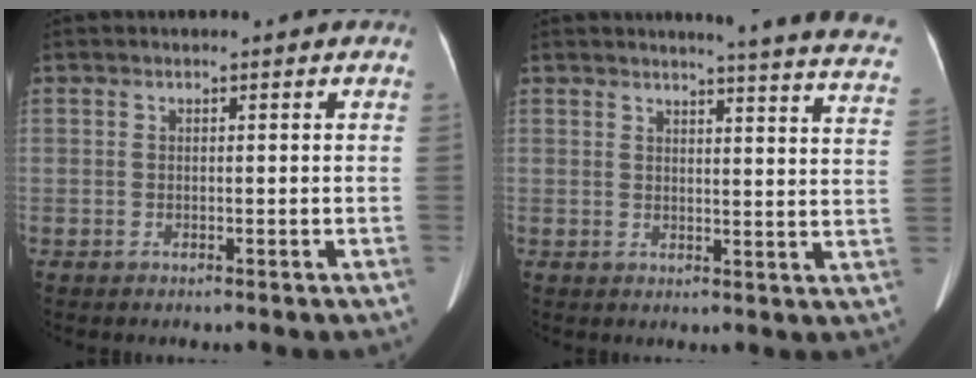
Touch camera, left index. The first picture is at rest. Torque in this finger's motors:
{"motor_torque": [0.45, -0.73, 0.01, 0.04]}